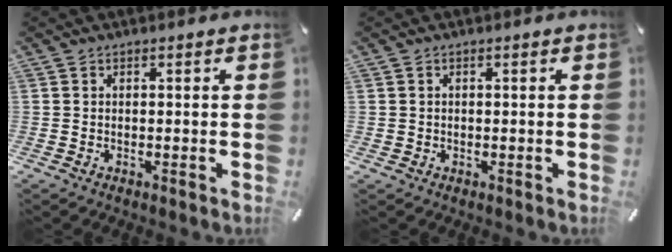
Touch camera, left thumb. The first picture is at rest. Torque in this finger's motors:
{"motor_torque": [0.05, -0.15, 0.04, 0.08, 0.00]}